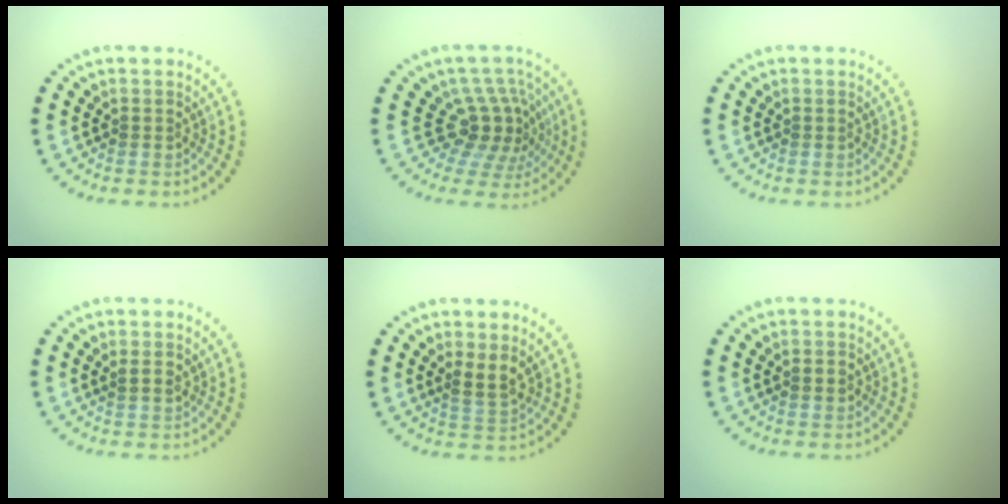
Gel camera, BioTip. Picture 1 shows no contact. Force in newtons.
{"total": 4.2, "press": 3.0, "slide": 2.9}
{"total": 0.0}
{"total": 0.6, "press": 0.6, "slide": 0.3}
{"total": 2.0, "press": 1.7, "slide": 1.1}
{"total": 1.2, "press": 1.2, "slide": 0.1}